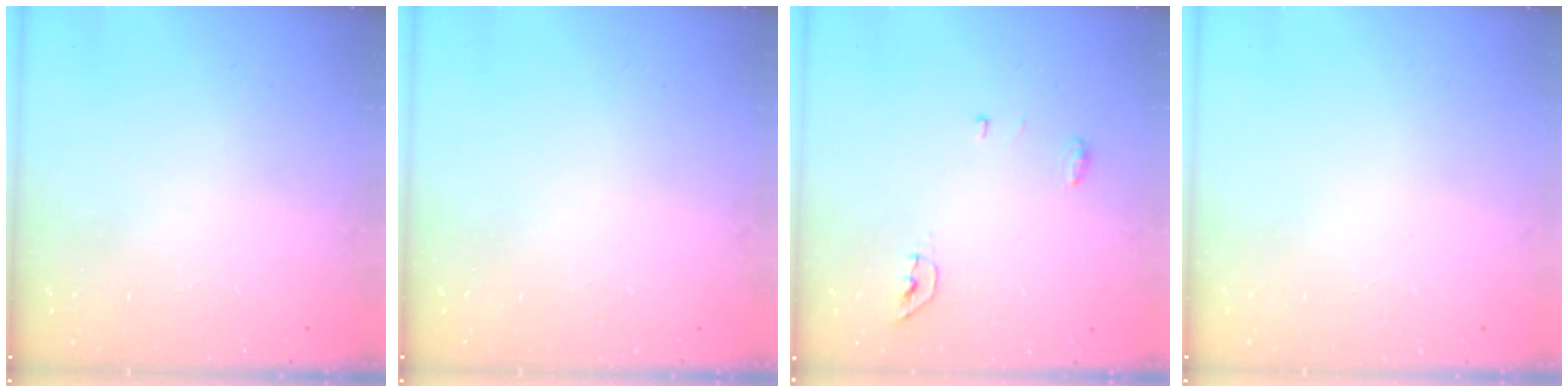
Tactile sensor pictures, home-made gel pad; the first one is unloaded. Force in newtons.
{"total": 0.0}
{"total": 4.4, "press": 4.3, "slide": 0.8}
{"total": 0.0}